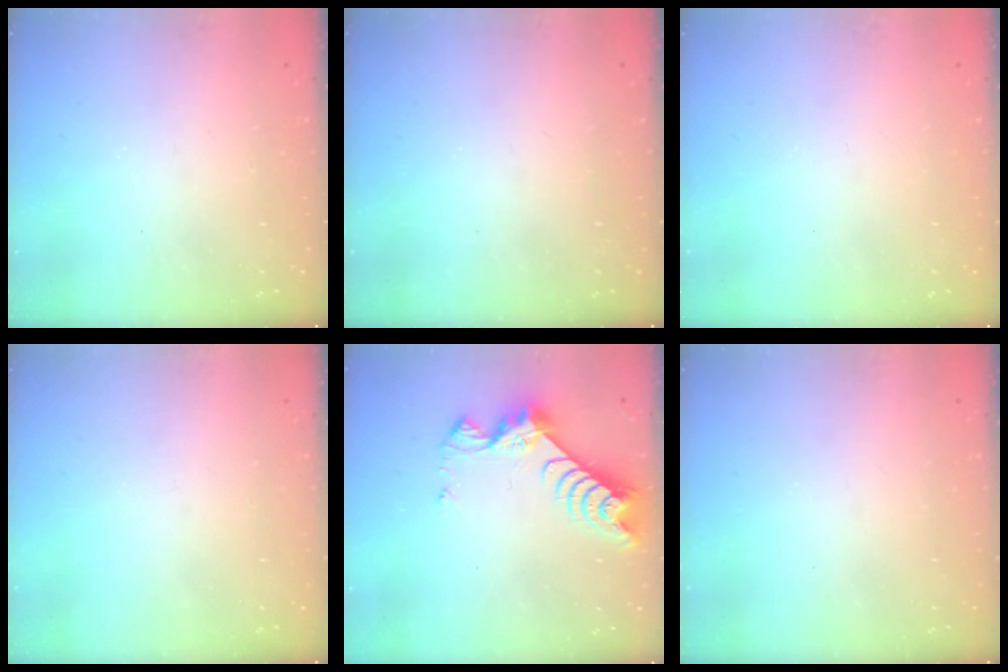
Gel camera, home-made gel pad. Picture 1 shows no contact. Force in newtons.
{"total": 0.0}
{"total": 0.0}
{"total": 0.0}
{"total": 8.4, "press": 8.4, "slide": 0.8}
{"total": 0.6, "press": 0.4, "slide": 0.4}